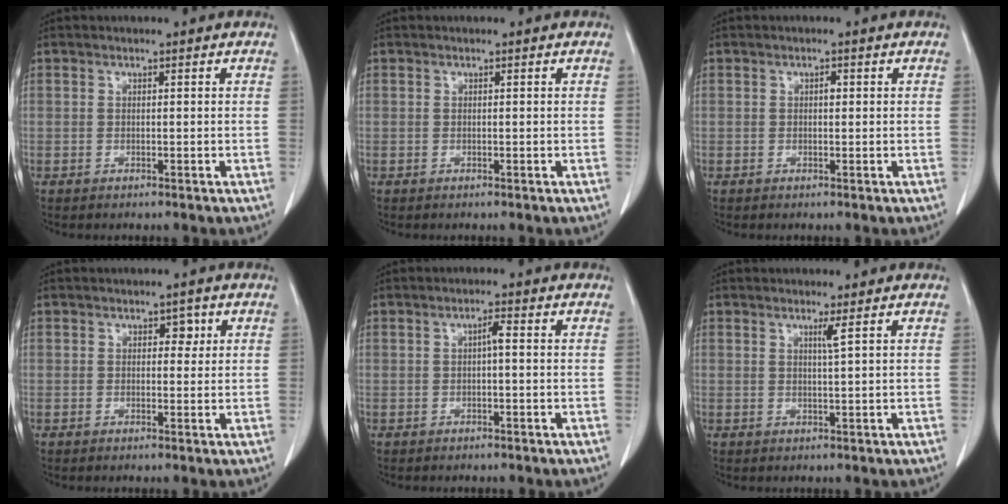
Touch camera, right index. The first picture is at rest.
{"total": 0.0}
{"total": 0.8, "force": [0.1, 0.4, 0.6], "torque": [-0.010, 0.002, 0.001]}
{"total": 1.8, "force": [0.7, 1.2, 1.1], "torque": [-0.008, 0.004, 0.006]}
{"total": 1.5, "force": [0.0, 0.2, 1.5], "torque": [-0.025, 0.004, 0.001]}
{"total": 1.4, "force": [0.7, -0.5, 1.1], "torque": [-0.027, -0.008, 0.015]}